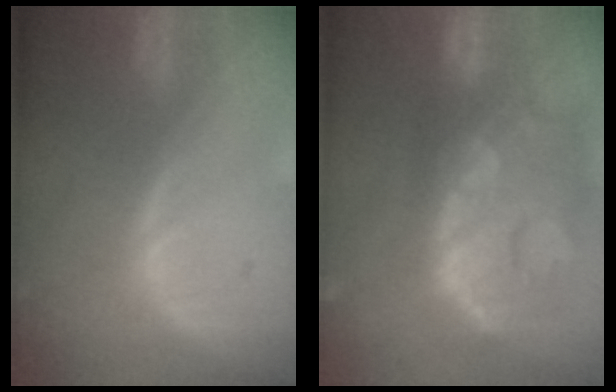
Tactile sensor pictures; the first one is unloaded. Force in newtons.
{"total": 14.5, "press": 11.7, "slide": 8.5}